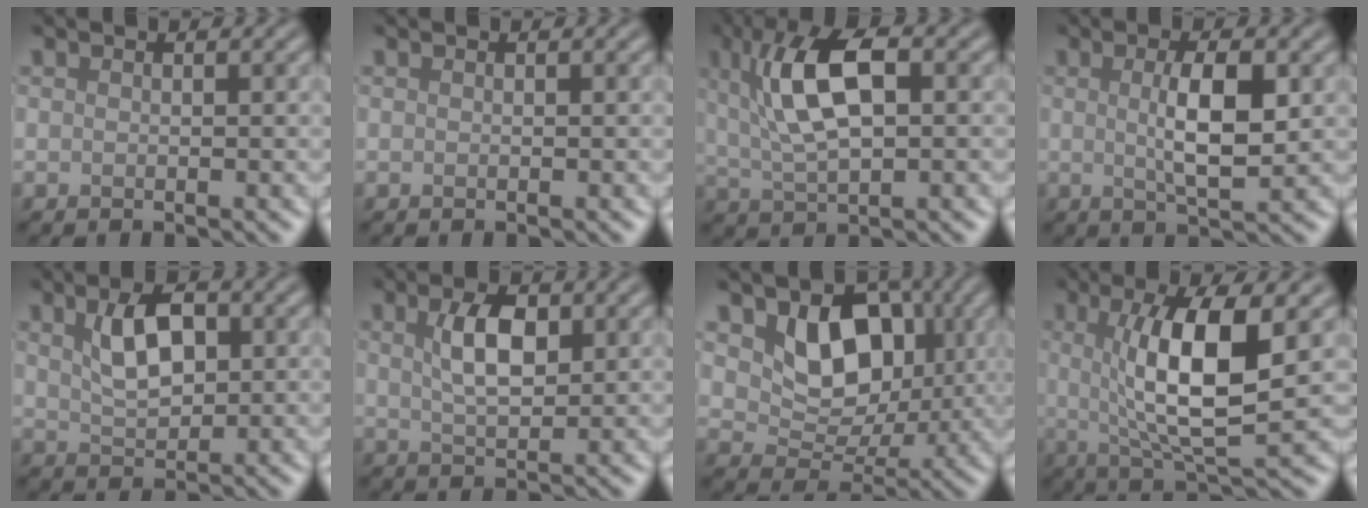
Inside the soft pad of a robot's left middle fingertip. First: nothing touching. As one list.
[{"total": 0.0}, {"total": 7.6, "force": [1.8, 3.2, 6.7], "torque": [-0.125, 0.012, 0.028]}, {"total": 4.8, "force": [0.5, 1.2, 4.6], "torque": [-0.084, 0.001, 0.011]}, {"total": 4.5, "force": [1.3, 2.4, 3.6], "torque": [-0.070, 0.005, 0.024]}, {"total": 4.0, "force": [1.3, 1.8, 3.4], "torque": [-0.069, 0.004, 0.025]}, {"total": 6.6, "force": [1.7, 4.8, 4.1], "torque": [-0.069, -0.013, 0.027]}, {"total": 8.7, "force": [1.3, 2.4, 8.3], "torque": [-0.136, -0.009, 0.026]}]